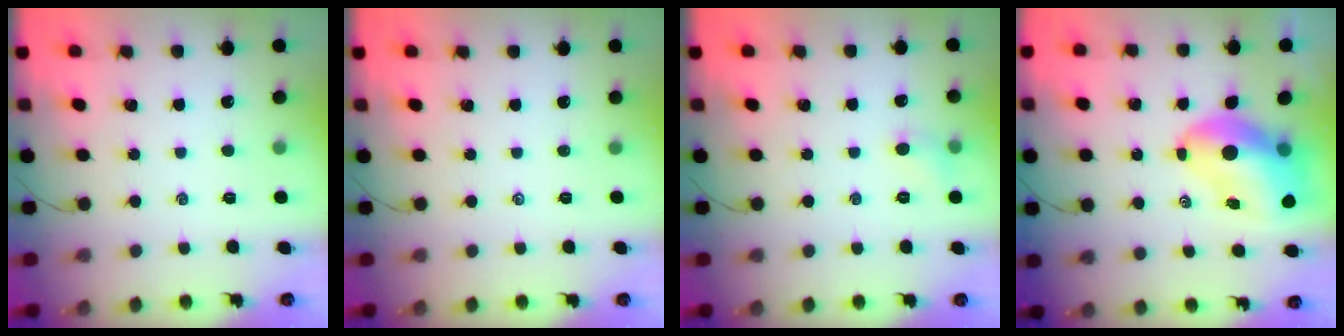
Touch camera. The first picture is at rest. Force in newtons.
{"total": 0.0}
{"total": 4.6, "press": 4.3, "slide": 1.5}
{"total": 9.9, "press": 9.5, "slide": 2.8}